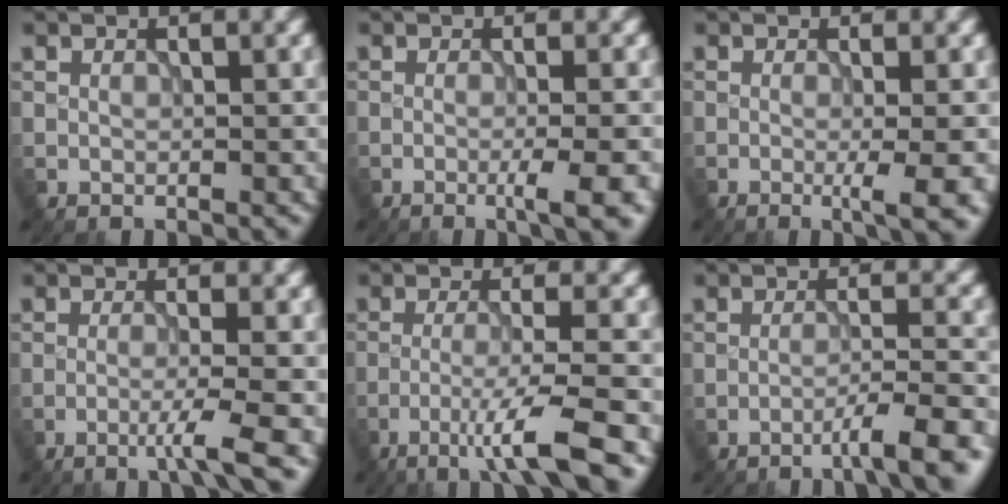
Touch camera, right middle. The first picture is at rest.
{"total": 4.1, "force": [-1.6, 0.8, 3.7], "torque": [-0.051, 0.001, -0.029]}
{"total": 4.4, "force": [-1.1, 1.1, 4.2], "torque": [-0.058, -0.006, -0.016]}
{"total": 3.6, "force": [-1.4, 0.3, 3.2], "torque": [-0.054, 0.005, -0.036]}
{"total": 6.2, "force": [-3.5, 0.5, 5.1], "torque": [-0.085, 0.003, -0.066]}
{"total": 4.9, "force": [-3.0, 0.6, 3.8], "torque": [-0.049, 0.011, -0.056]}